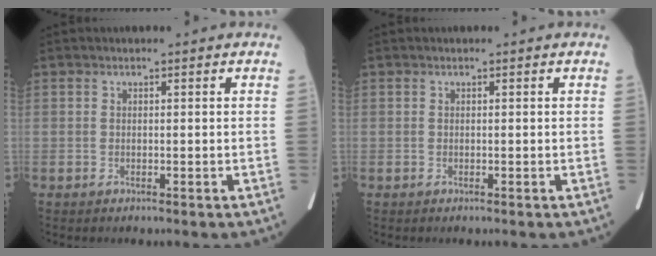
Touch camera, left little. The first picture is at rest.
{"total": 0.0}